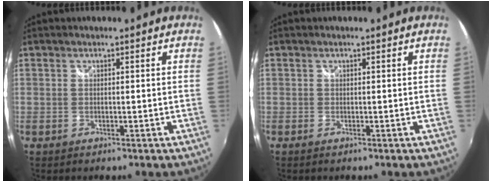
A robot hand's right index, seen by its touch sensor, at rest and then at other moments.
{"total": 0.0}